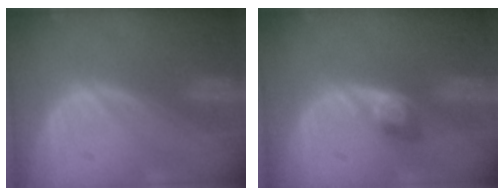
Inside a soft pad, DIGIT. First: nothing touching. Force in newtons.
{"total": 2.7, "press": 2.7, "slide": 0.1}